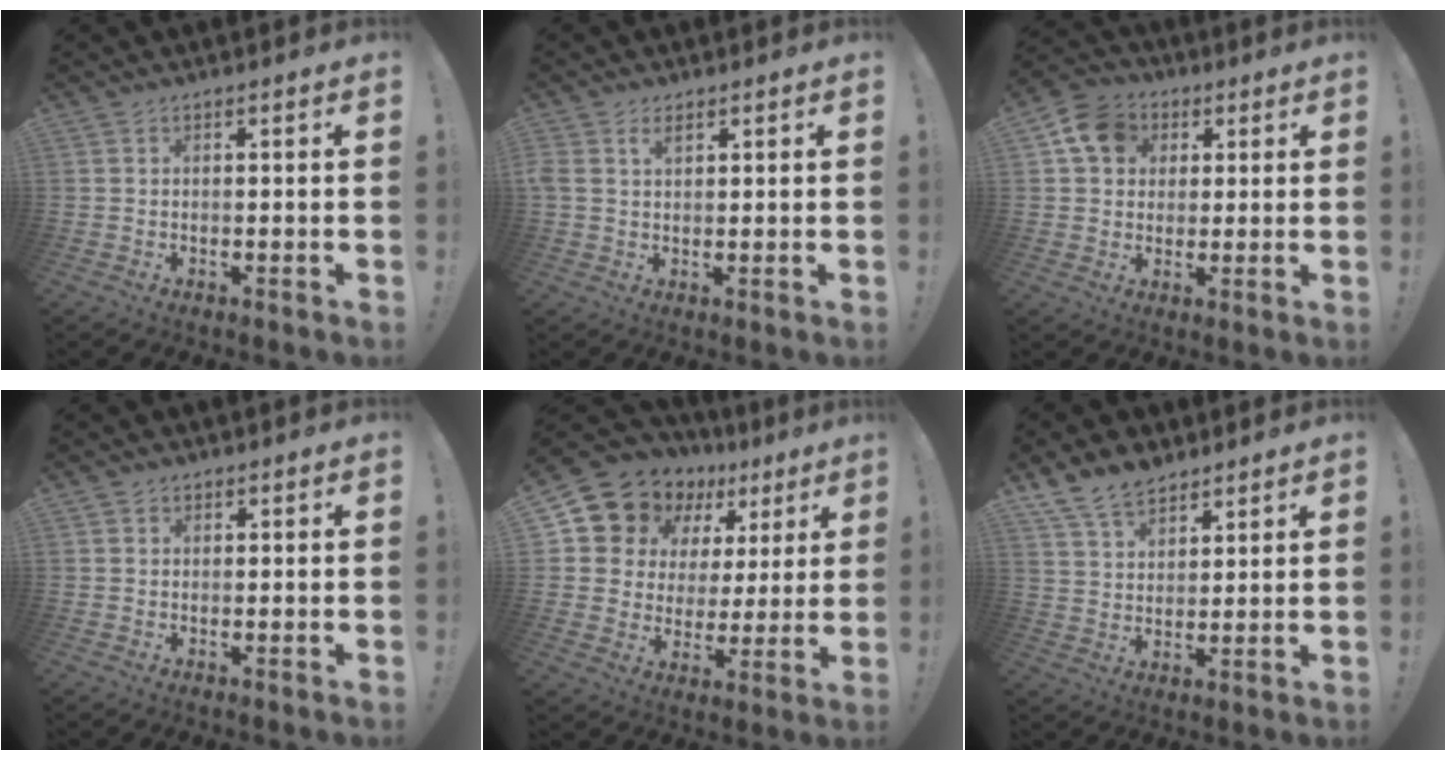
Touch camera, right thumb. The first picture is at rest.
{"total": 3.0, "force": [1.7, 1.8, 1.8], "torque": [-0.031, -0.002, 0.030]}
{"total": 11.2, "force": [3.8, 9.3, 4.9], "torque": [-0.079, 0.000, 0.078]}
{"total": 1.2, "force": [0.6, 1.0, 0.1], "torque": [0.002, 0.000, 0.011]}
{"total": 12.6, "force": [9.6, 7.5, 3.0], "torque": [-0.067, -0.076, 0.189]}
{"total": 9.9, "force": [7.6, 5.2, 3.5], "torque": [-0.073, -0.038, 0.150]}